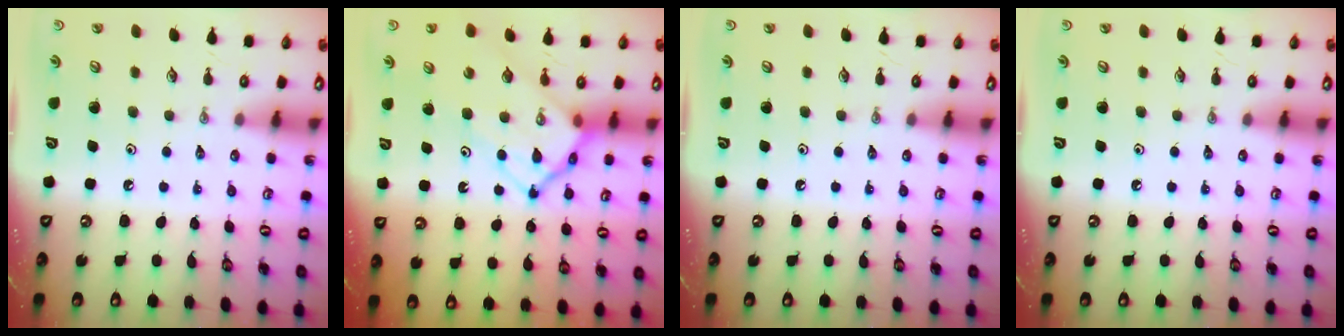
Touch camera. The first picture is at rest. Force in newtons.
{"total": 14.0, "press": 14.0, "slide": 1.3}
{"total": 0.0}
{"total": 0.0}